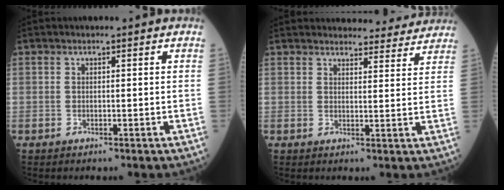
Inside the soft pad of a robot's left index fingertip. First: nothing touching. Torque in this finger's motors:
{"motor_torque": [1.18, -0.96, 0.28, 0.04]}